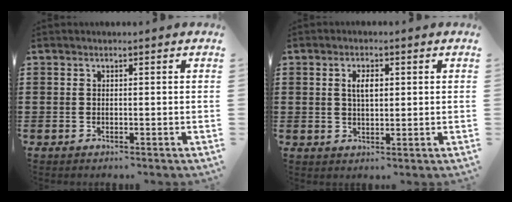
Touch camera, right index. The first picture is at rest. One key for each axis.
{"total": 3.2, "fx": 0.7, "fy": 1.4, "fz": 2.8, "tx": -0.057, "ty": 0.007, "tz": 0.010}